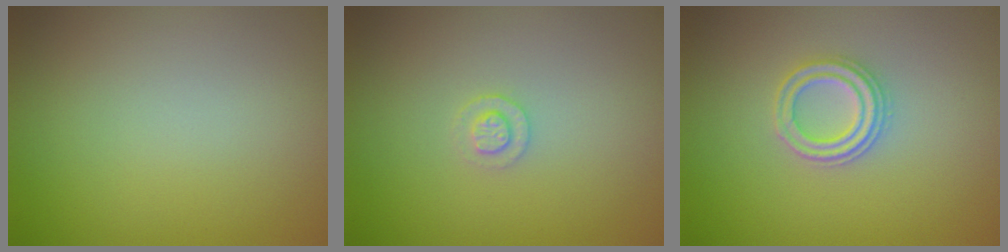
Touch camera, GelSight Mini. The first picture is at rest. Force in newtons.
{"total": 1.3, "press": 1.2, "slide": 0.3}
{"total": 2.5, "press": 2.4, "slide": 0.7}